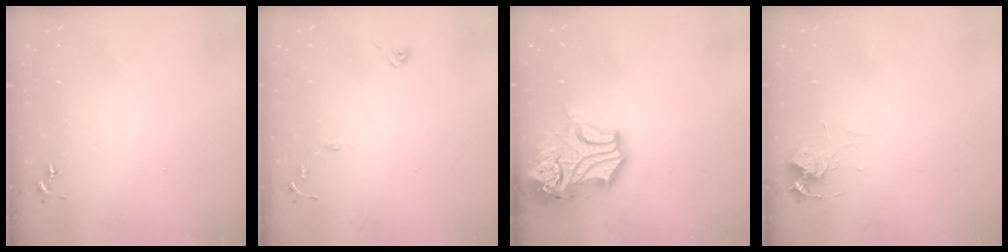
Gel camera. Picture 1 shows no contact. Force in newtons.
{"total": 8.0, "press": 8.0, "slide": 0.8}
{"total": 17.4, "press": 17.2, "slide": 2.6}
{"total": 7.1, "press": 7.1, "slide": 0.5}